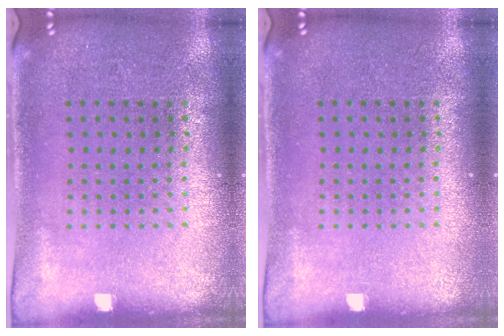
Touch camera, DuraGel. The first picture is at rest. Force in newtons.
{"total": 0.0}